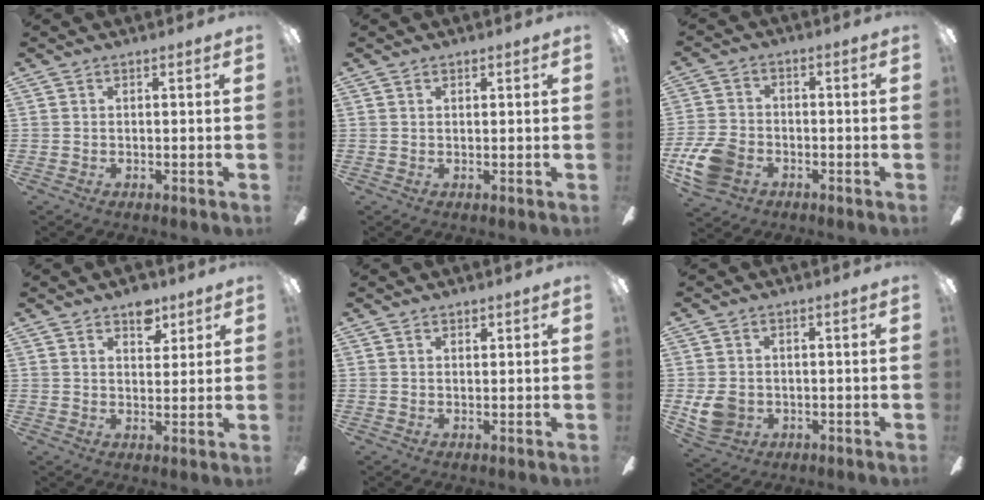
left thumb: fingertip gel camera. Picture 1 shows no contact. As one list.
[{"total": 0.6, "force": [0.5, 0.3, 0.2], "torque": [-0.005, 0.001, 0.010]}, {"total": 10.0, "force": [-4.3, 7.1, 5.6], "torque": [-0.120, 0.021, -0.078]}, {"total": 6.2, "force": [4.3, 3.5, 2.8], "torque": [-0.018, -0.018, 0.070]}, {"total": 1.2, "force": [1.0, 0.6, 0.2], "torque": [-0.004, 0.000, 0.019]}, {"total": 6.2, "force": [-0.3, 5.4, 3.2], "torque": [-0.071, 0.008, -0.002]}]